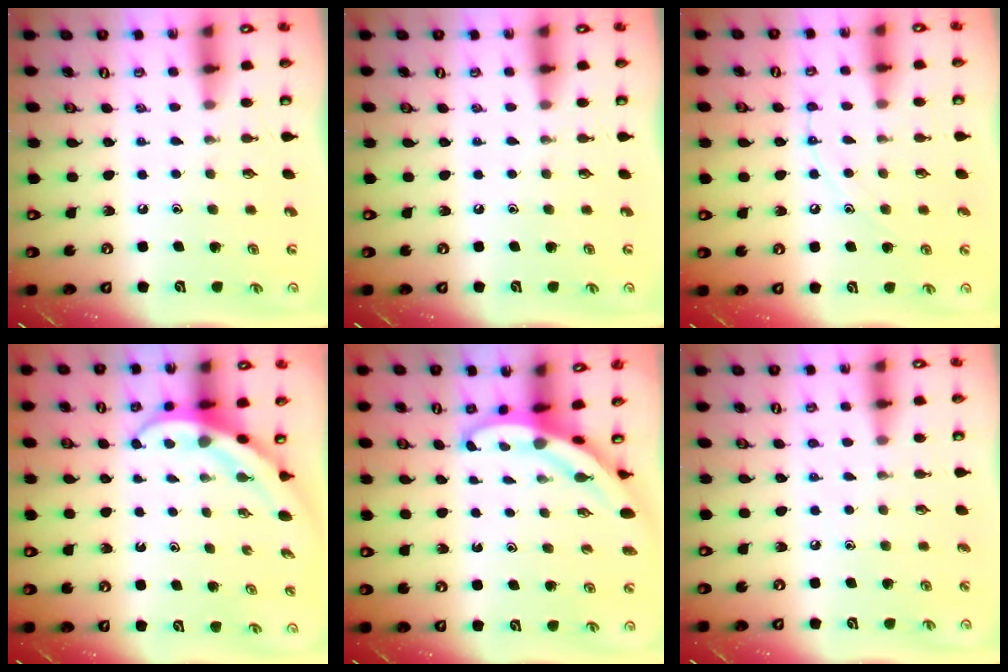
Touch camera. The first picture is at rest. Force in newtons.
{"total": 0.0}
{"total": 7.7, "press": 7.6, "slide": 0.8}
{"total": 4.0, "press": 3.9, "slide": 0.4}
{"total": 3.5, "press": 3.5, "slide": 0.1}
{"total": 3.3, "press": 3.3, "slide": 0.5}